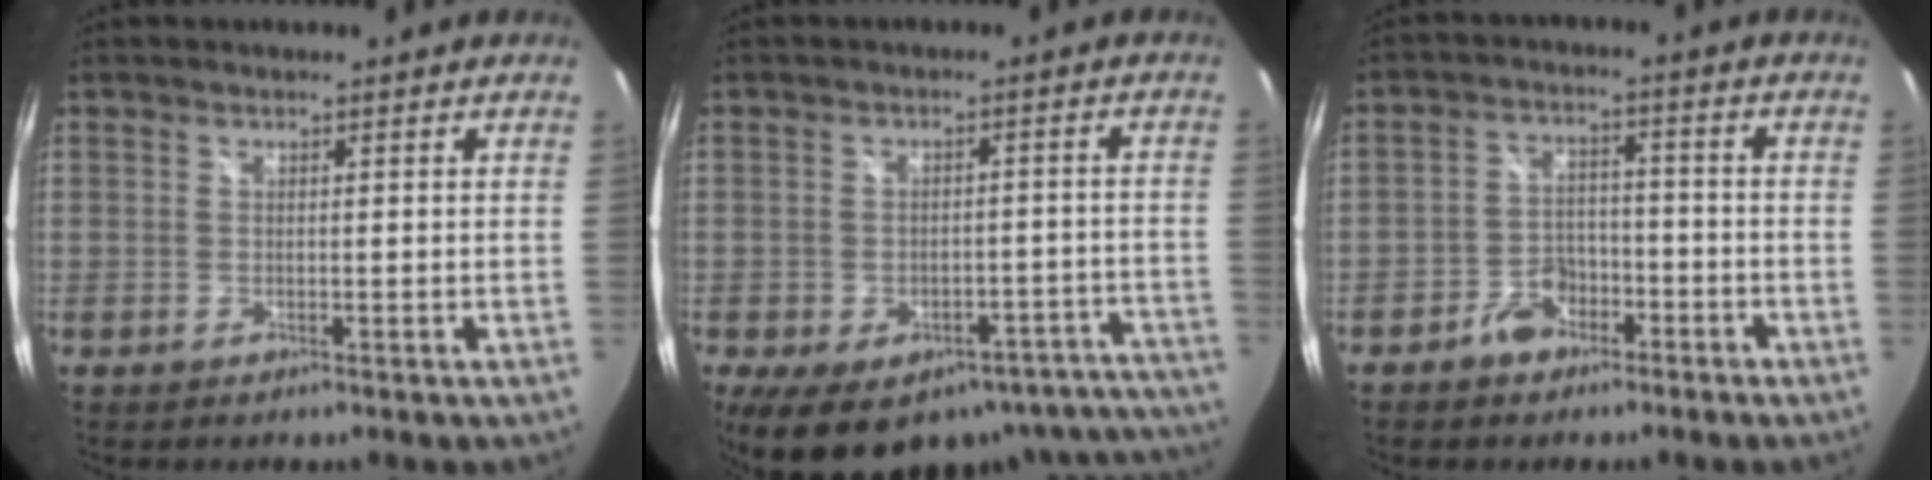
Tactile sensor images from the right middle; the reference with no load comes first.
{"total": 23.5, "force": [-17.9, 10.2, 11.4], "torque": [-0.166, -0.001, -0.203]}
{"total": 6.1, "force": [-4.2, 4.0, 2.1], "torque": [-0.052, 0.019, -0.060]}